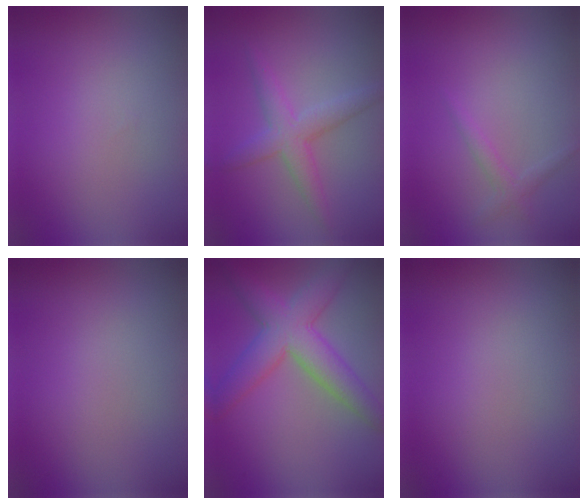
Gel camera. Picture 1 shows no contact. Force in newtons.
{"total": 3.4, "press": 3.4, "slide": 0.1}
{"total": 1.2, "press": 1.2, "slide": 0.1}
{"total": 0.0}
{"total": 6.8, "press": 6.8, "slide": 0.4}
{"total": 0.0}